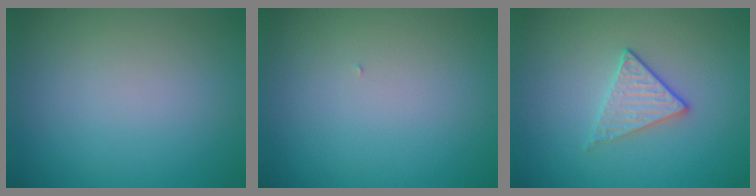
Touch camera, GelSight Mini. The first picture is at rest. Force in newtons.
{"total": 0.0}
{"total": 2.0, "press": 1.7, "slide": 1.0}